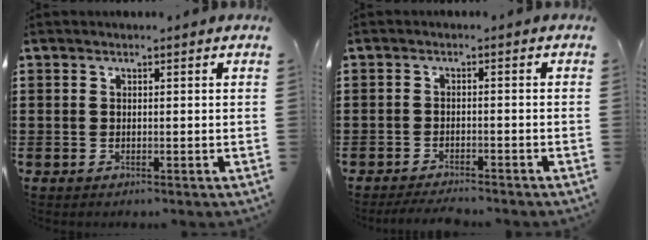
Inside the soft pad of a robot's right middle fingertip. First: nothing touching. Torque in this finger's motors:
{"motor_torque": [1.57, 0.57, 0.00, 0.04]}